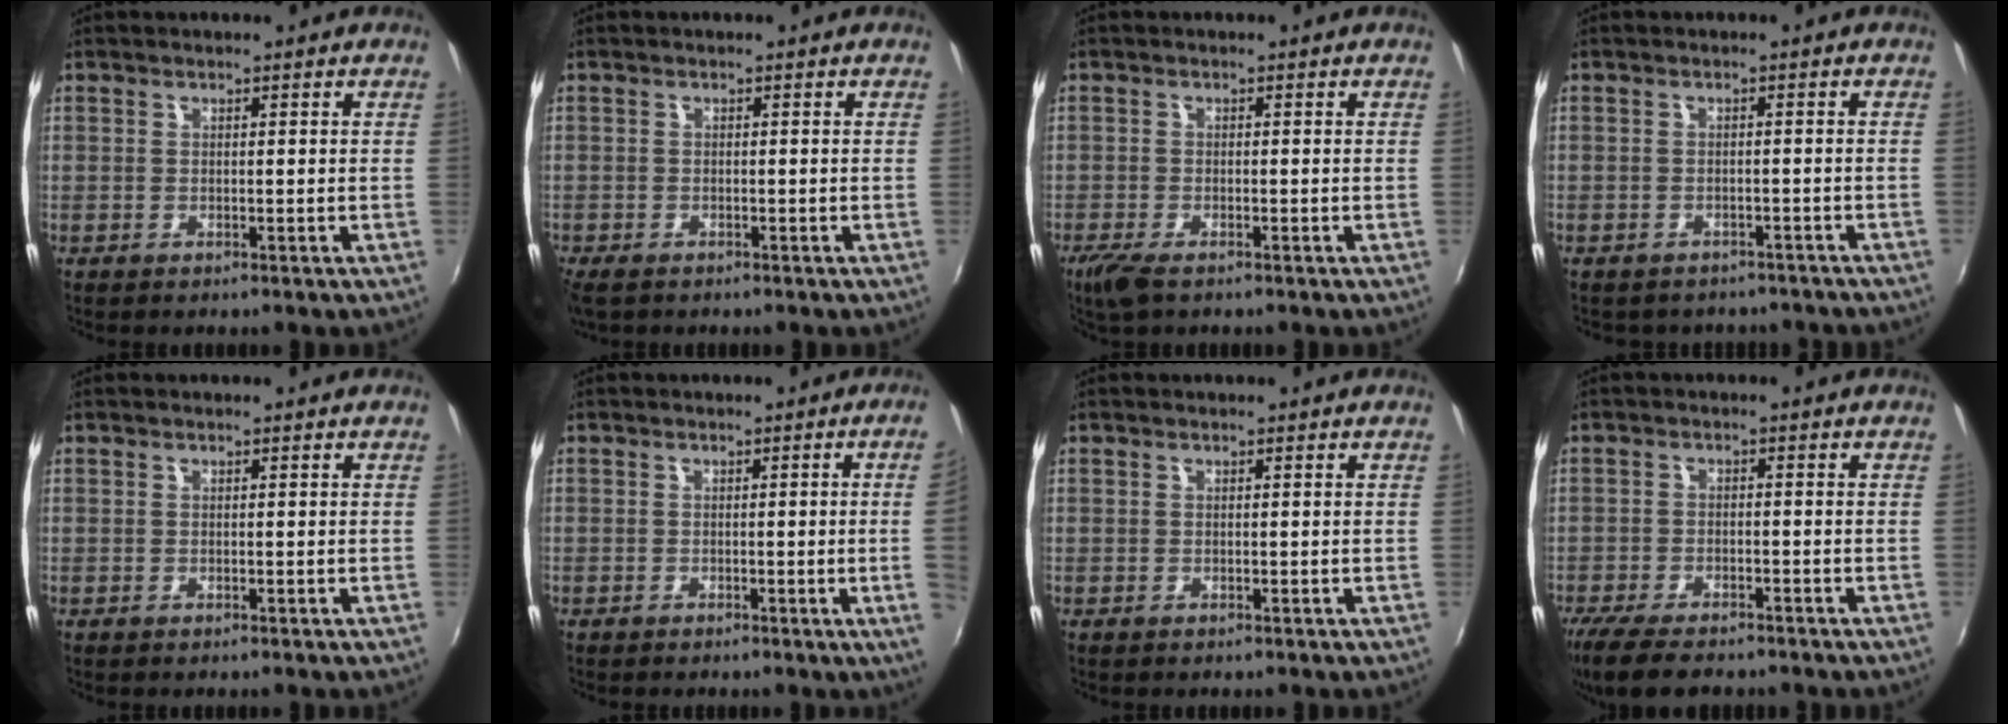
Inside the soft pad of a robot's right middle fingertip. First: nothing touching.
{"total": 2.8, "force": [-2.1, 1.3, 1.4], "torque": [-0.033, -0.014, -0.037]}
{"total": 3.9, "force": [-2.7, 1.2, 2.6], "torque": [-0.063, -0.015, -0.052]}
{"total": 7.3, "force": [-6.2, 3.2, 2.2], "torque": [-0.048, -0.014, -0.073]}
{"total": 0.0}
{"total": 3.9, "force": [-0.1, -1.8, 3.5], "torque": [-0.054, -0.012, 0.002]}
{"total": 0.0}
{"total": 10.1, "force": [-8.2, 2.9, 5.0], "torque": [-0.123, -0.034, -0.144]}